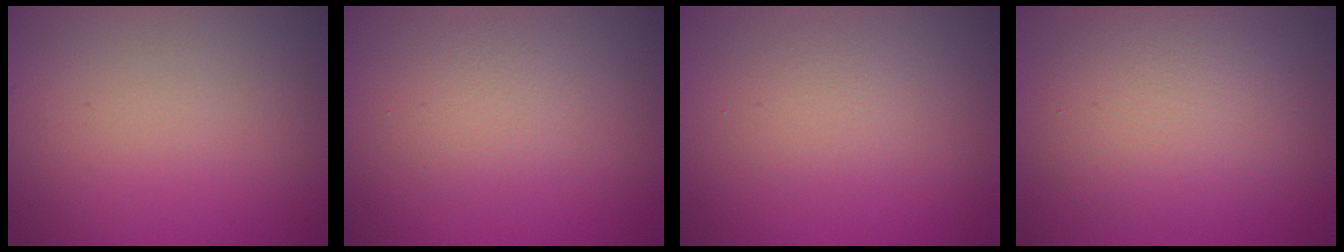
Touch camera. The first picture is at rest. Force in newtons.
{"total": 2.4, "press": 2.4, "slide": 0.4}
{"total": 1.9, "press": 1.9, "slide": 0.2}
{"total": 5.6, "press": 5.6, "slide": 0.3}